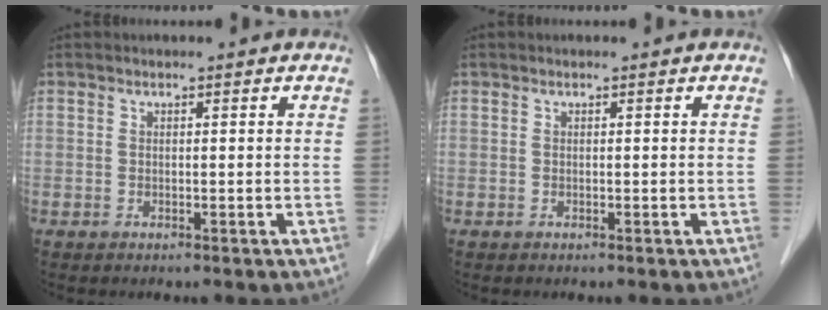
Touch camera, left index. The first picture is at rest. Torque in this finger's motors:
{"motor_torque": [-0.10, 0.10, 0.00, 0.00]}